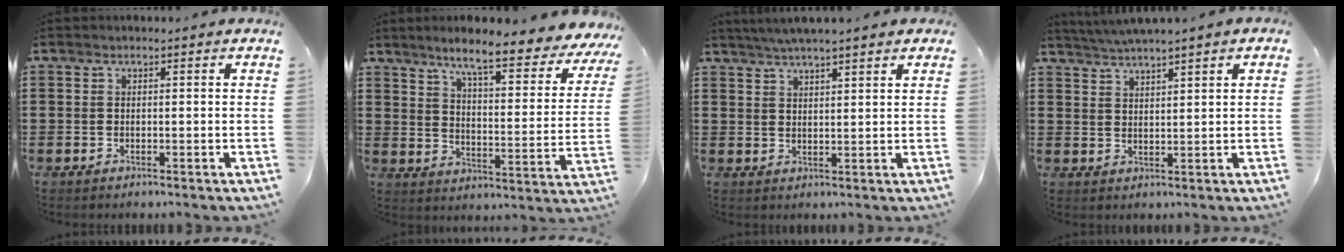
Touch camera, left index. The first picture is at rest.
{"total": 7.7, "force": [6.2, -0.1, 4.4], "torque": [-0.096, -0.051, 0.095]}
{"total": 3.5, "force": [3.1, -0.2, 1.5], "torque": [-0.037, -0.004, 0.055]}
{"total": 2.7, "force": [2.5, -0.5, 0.8], "torque": [-0.022, -0.006, 0.047]}